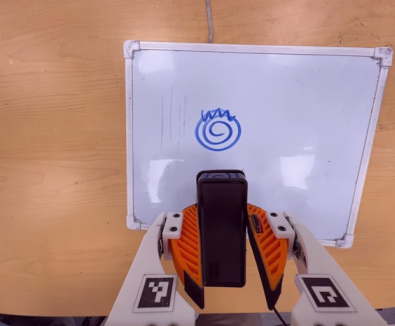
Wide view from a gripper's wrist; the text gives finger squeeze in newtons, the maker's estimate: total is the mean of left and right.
{"total": 6.5, "left": 5.1, "right": 7.8}